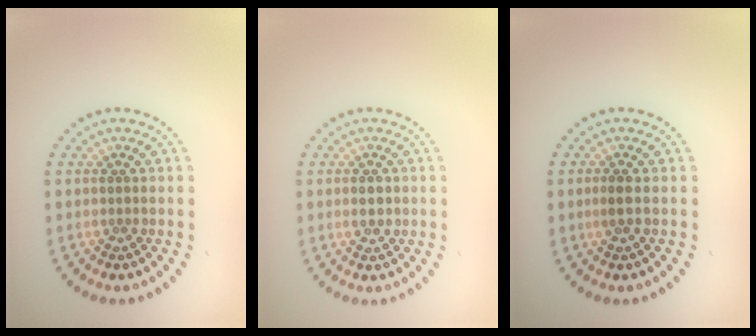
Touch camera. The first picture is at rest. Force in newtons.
{"total": 1.3, "press": 1.3, "slide": 0.0}
{"total": 1.1, "press": 0.9, "slide": 0.6}